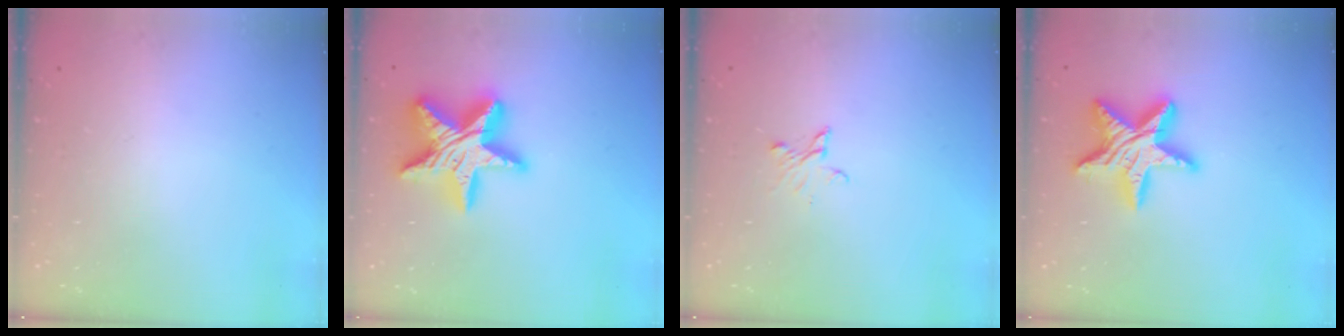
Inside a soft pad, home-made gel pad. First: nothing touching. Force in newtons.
{"total": 21.2, "press": 21.1, "slide": 1.9}
{"total": 4.0, "press": 4.0, "slide": 0.3}
{"total": 15.5, "press": 15.5, "slide": 0.9}